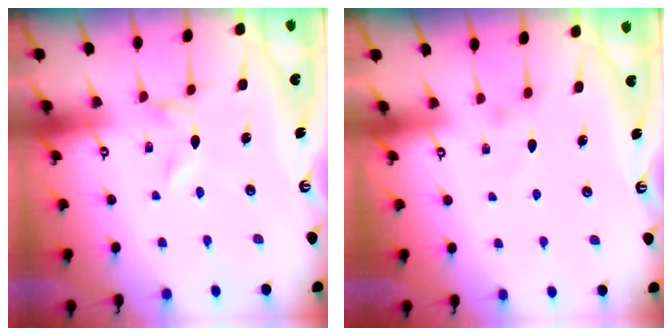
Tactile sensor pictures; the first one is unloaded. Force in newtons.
{"total": 2.3, "press": 2.3, "slide": 0.4}